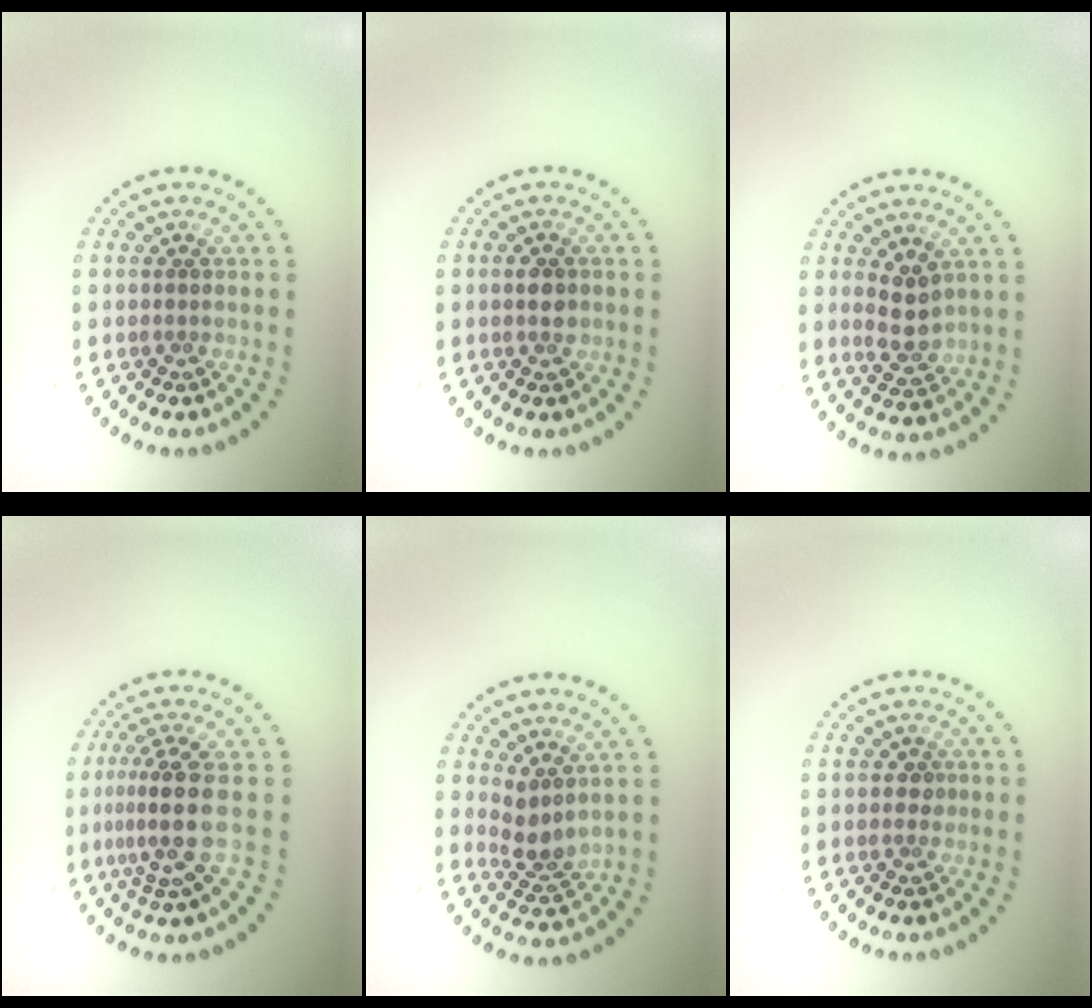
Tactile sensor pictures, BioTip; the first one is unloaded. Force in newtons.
{"total": 1.9, "press": 1.9, "slide": 0.1}
{"total": 2.6, "press": 2.5, "slide": 0.8}
{"total": 4.1, "press": 3.1, "slide": 2.7}
{"total": 2.6, "press": 2.1, "slide": 1.6}
{"total": 1.0, "press": 0.8, "slide": 0.5}